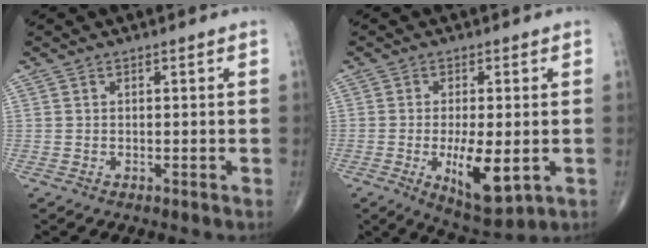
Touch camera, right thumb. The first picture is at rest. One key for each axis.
{"total": 10.0, "fx": -2.1, "fy": 3.7, "fz": 9.1, "tx": -0.144, "ty": -0.021, "tz": -0.025}